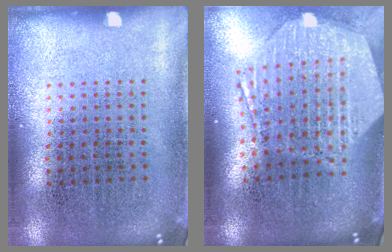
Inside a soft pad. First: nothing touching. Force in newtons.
{"total": 3.0, "press": 2.4, "slide": 1.8}